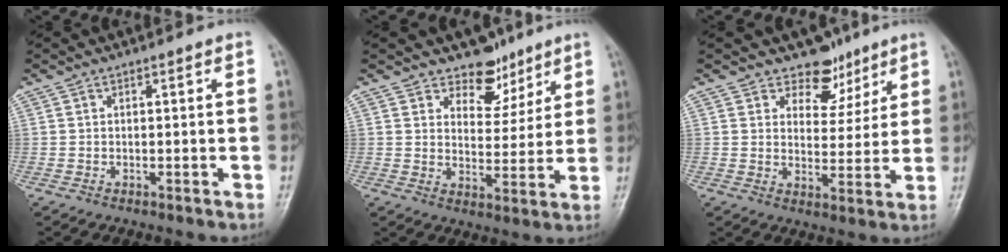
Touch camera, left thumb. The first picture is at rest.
{"total": 7.0, "force": [5.4, 4.2, 1.7], "torque": [0.009, -0.038, 0.088]}
{"total": 6.6, "force": [5.0, 4.2, 1.2], "torque": [0.019, -0.032, 0.079]}